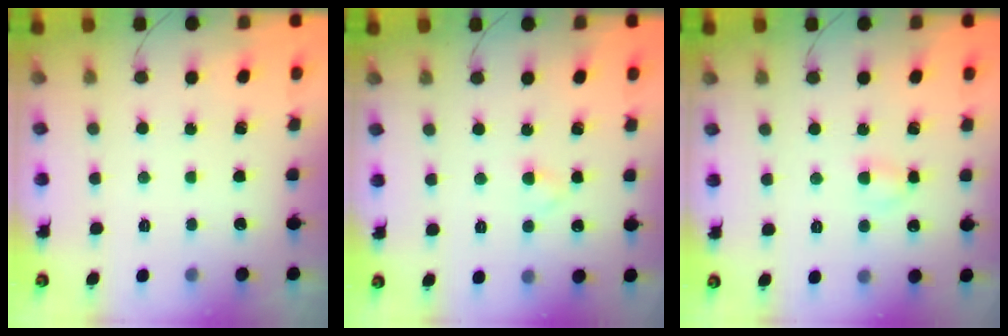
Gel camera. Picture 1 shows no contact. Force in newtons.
{"total": 1.9, "press": 1.7, "slide": 1.0}
{"total": 3.5, "press": 3.3, "slide": 1.2}